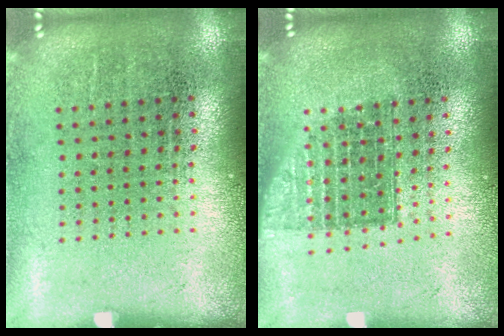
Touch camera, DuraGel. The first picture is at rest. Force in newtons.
{"total": 1.4, "press": 1.2, "slide": 0.7}